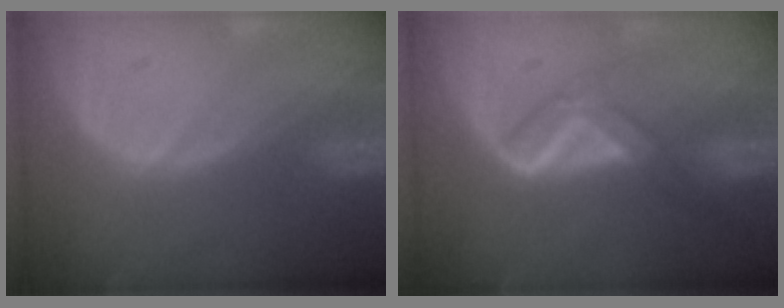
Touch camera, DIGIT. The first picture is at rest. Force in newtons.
{"total": 5.2, "press": 4.9, "slide": 2.0}